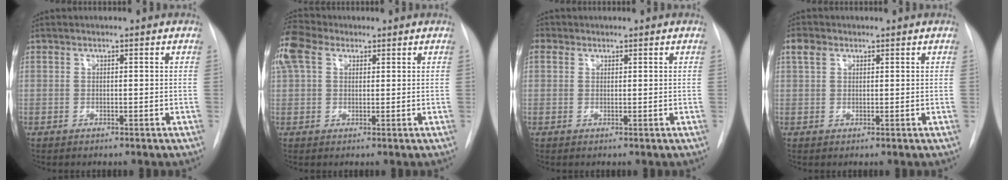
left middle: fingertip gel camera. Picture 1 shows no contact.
{"total": 7.6, "force": [4.1, 4.7, 4.4], "torque": [-0.124, 0.042, 0.084]}
{"total": 1.8, "force": [0.9, 1.5, 0.4], "torque": [-0.002, 0.009, 0.011]}
{"total": 2.3, "force": [1.3, 1.5, 1.1], "torque": [-0.028, 0.014, 0.025]}